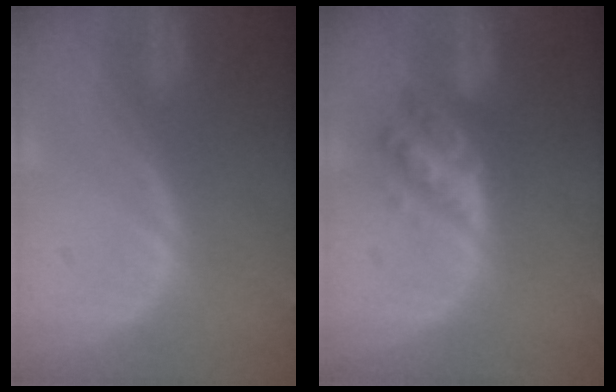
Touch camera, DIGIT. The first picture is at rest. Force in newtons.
{"total": 5.3, "press": 5.2, "slide": 0.4}